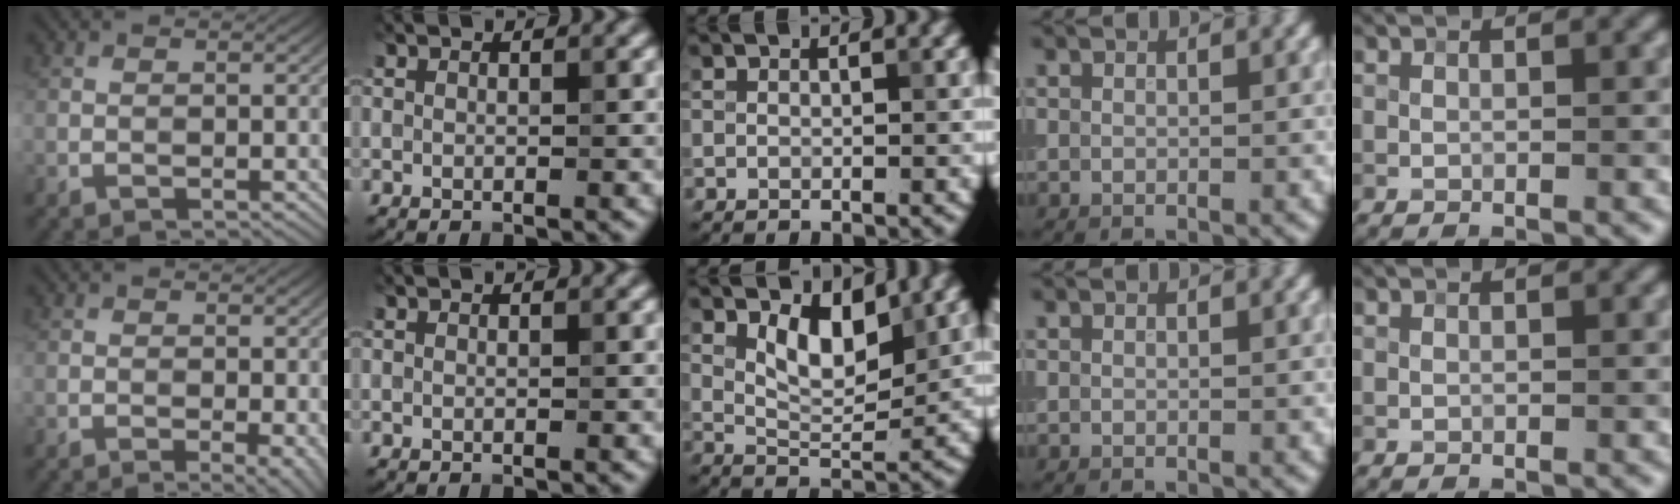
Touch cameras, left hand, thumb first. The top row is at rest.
{"thumb": {"total": 2.5, "force": [-0.7, 0.5, 2.3], "torque": [-0.033, -0.005, -0.009]}, "middle": {"total": 4.0, "force": [2.0, 1.8, 3.0], "torque": [-0.056, -0.006, 0.035]}}